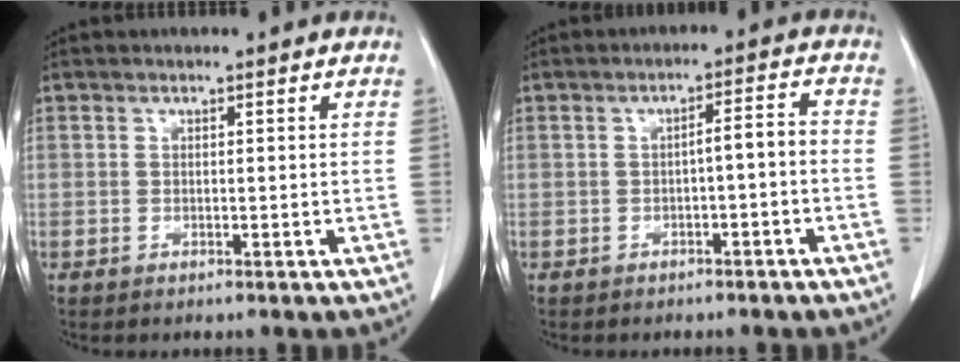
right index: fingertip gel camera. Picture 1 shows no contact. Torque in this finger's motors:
{"motor_torque": [0.37, -0.30, 0.15, 0.05]}